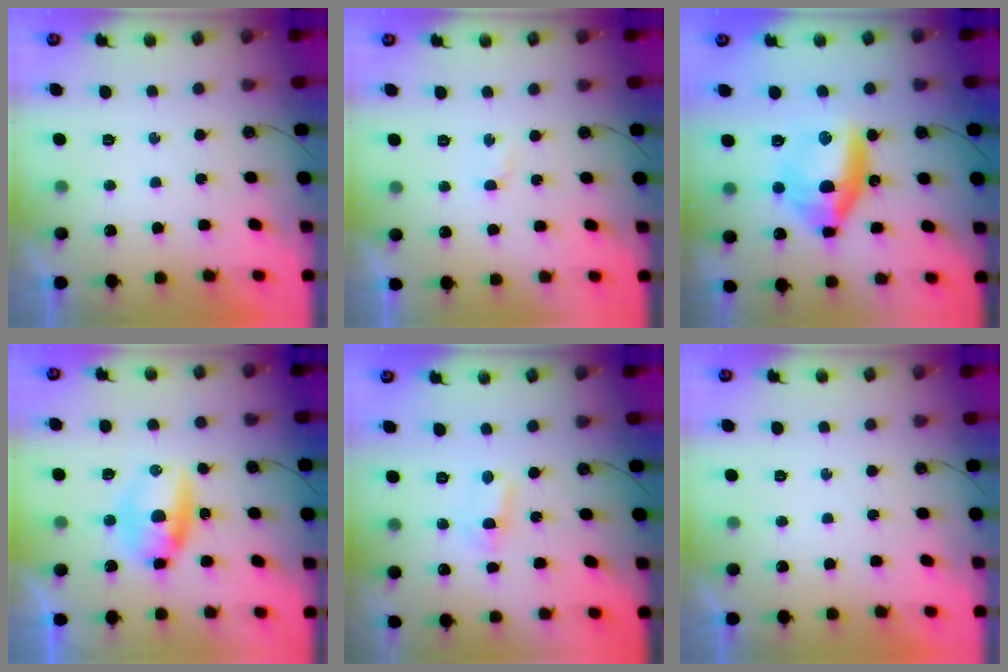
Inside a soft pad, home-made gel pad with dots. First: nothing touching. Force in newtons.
{"total": 1.8, "press": 1.4, "slide": 1.1}
{"total": 11.1, "press": 10.8, "slide": 2.4}
{"total": 8.3, "press": 7.9, "slide": 2.4}
{"total": 1.5, "press": 1.3, "slide": 0.7}
{"total": 0.0}